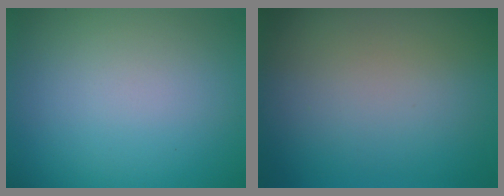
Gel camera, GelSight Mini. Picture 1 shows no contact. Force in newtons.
{"total": 0.0}